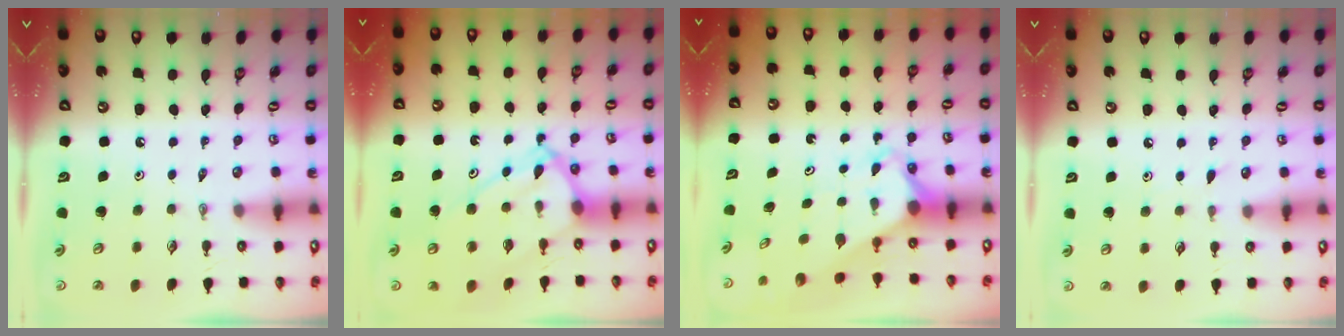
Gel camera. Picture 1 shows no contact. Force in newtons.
{"total": 11.2, "press": 11.1, "slide": 1.1}
{"total": 2.5, "press": 2.5, "slide": 0.2}
{"total": 2.3, "press": 2.2, "slide": 0.4}